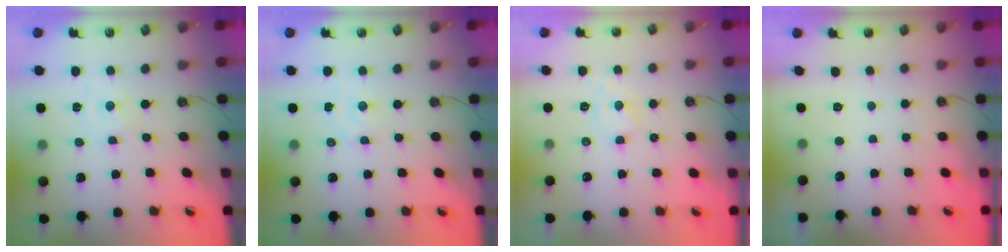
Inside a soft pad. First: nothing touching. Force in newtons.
{"total": 2.0, "press": 2.0, "slide": 0.3}
{"total": 7.2, "press": 7.1, "slide": 1.0}
{"total": 0.0}